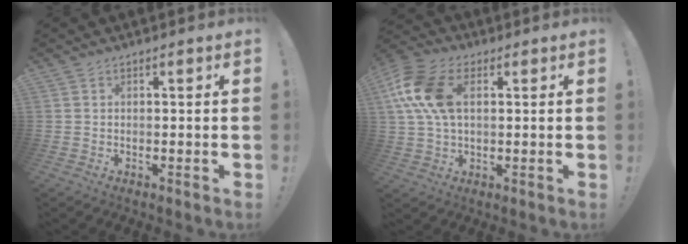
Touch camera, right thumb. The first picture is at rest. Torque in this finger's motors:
{"motor_torque": [2.12, 2.22, 1.28, -0.25, 0.59]}